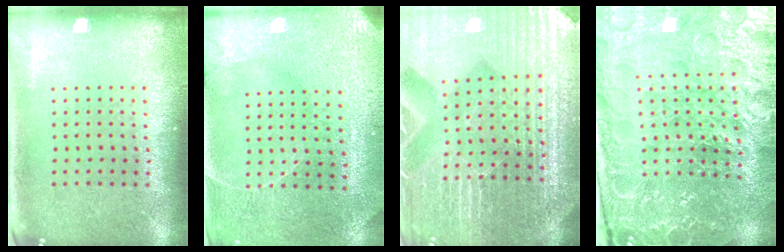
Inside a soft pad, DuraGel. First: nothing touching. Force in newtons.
{"total": 3.2, "press": 3.2, "slide": 0.1}
{"total": 5.7, "press": 5.2, "slide": 2.3}
{"total": 4.7, "press": 4.5, "slide": 1.2}